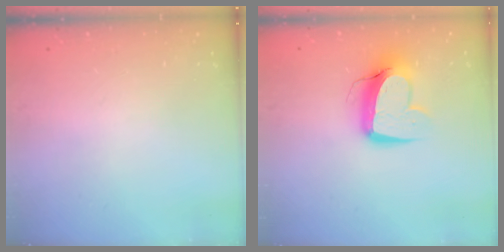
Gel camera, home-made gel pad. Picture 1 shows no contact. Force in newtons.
{"total": 12.3, "press": 12.2, "slide": 1.3}